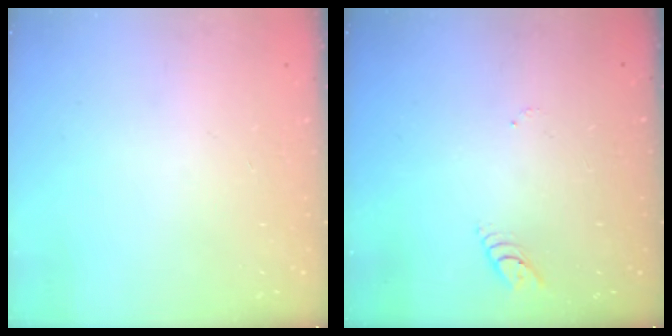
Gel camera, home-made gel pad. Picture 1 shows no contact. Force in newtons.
{"total": 2.9, "press": 2.8, "slide": 0.4}